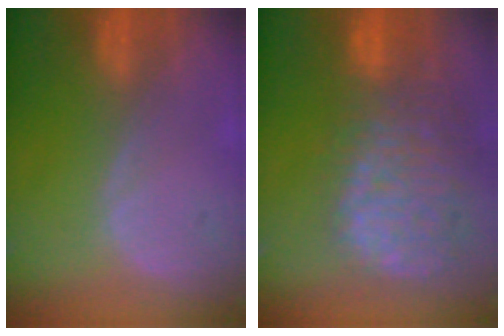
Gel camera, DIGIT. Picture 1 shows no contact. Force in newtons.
{"total": 14.4, "press": 11.8, "slide": 8.2}